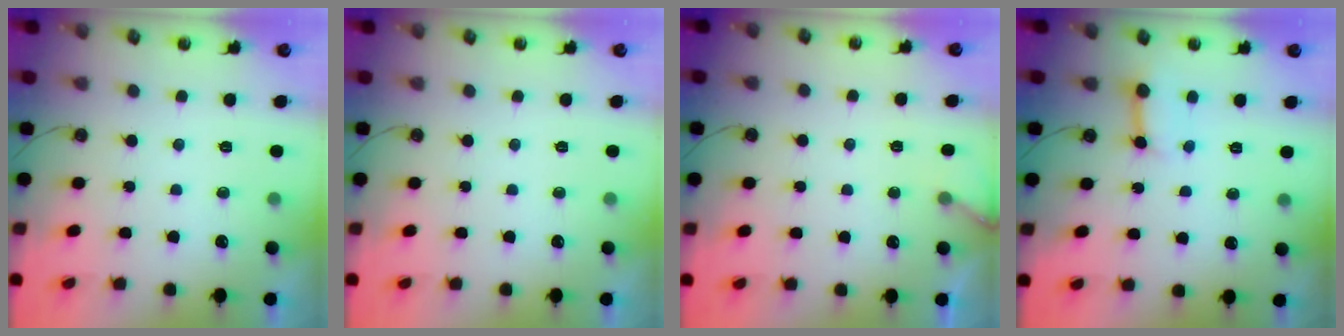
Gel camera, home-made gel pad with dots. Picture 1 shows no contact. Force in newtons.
{"total": 0.0}
{"total": 4.9, "press": 4.9, "slide": 0.3}
{"total": 5.4, "press": 5.4, "slide": 0.6}